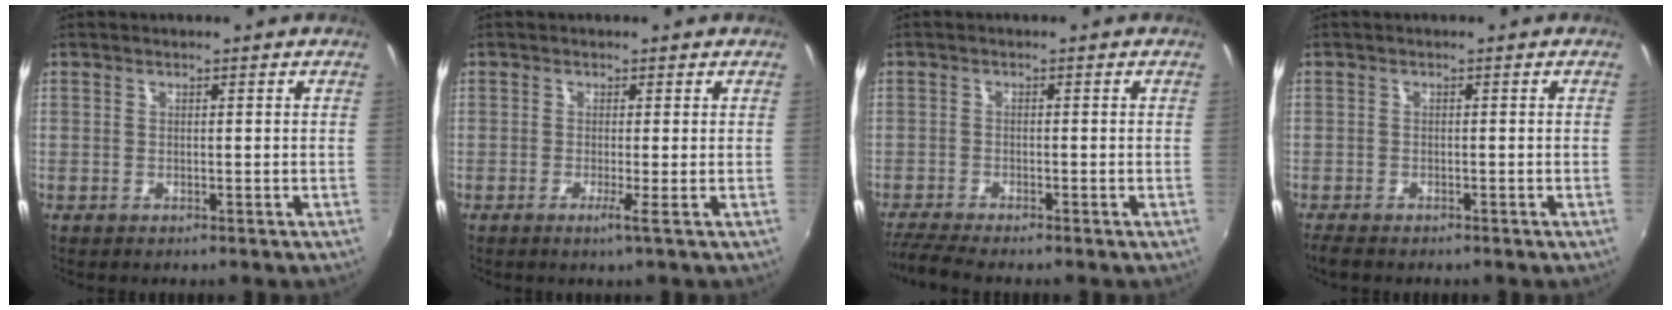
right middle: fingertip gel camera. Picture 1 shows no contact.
{"total": 1.5, "force": [-0.4, -0.7, 1.2], "torque": [-0.023, -0.008, -0.013]}
{"total": 5.2, "force": [-4.7, -0.1, 2.3], "torque": [-0.064, -0.024, -0.086]}
{"total": 3.0, "force": [-2.7, 0.7, 1.2], "torque": [-0.027, -0.019, -0.047]}